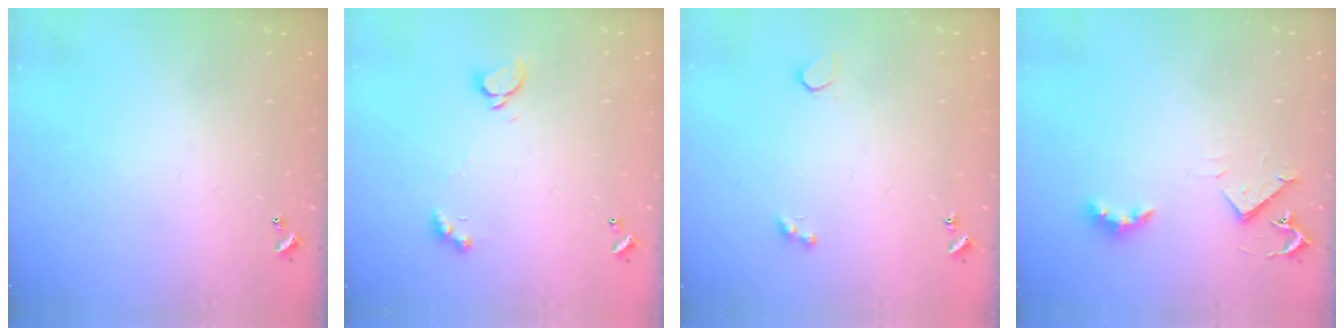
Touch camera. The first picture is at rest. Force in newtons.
{"total": 2.1, "press": 2.1, "slide": 0.3}
{"total": 2.6, "press": 2.2, "slide": 1.2}
{"total": 4.1, "press": 4.0, "slide": 0.5}